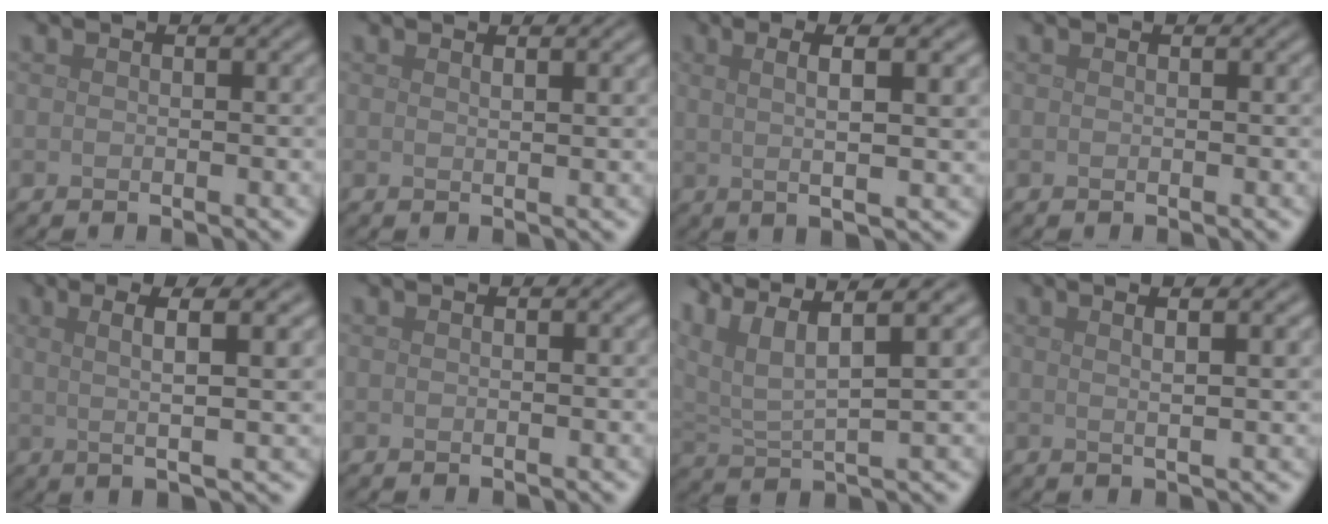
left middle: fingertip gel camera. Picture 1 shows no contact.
{"total": 1.1, "force": [0.8, 0.4, 0.7], "torque": [-0.002, 0.002, 0.009]}
{"total": 5.6, "force": [1.4, 1.2, 5.3], "torque": [-0.080, 0.006, 0.021]}
{"total": 0.0}
{"total": 5.9, "force": [1.7, 1.0, 5.6], "torque": [-0.087, 0.008, 0.028]}
{"total": 0.0}
{"total": 8.5, "force": [5.7, 2.4, 5.8], "torque": [-0.132, 0.020, 0.098]}
{"total": 4.3, "force": [2.1, 1.4, 3.5], "torque": [-0.026, 0.015, 0.005]}